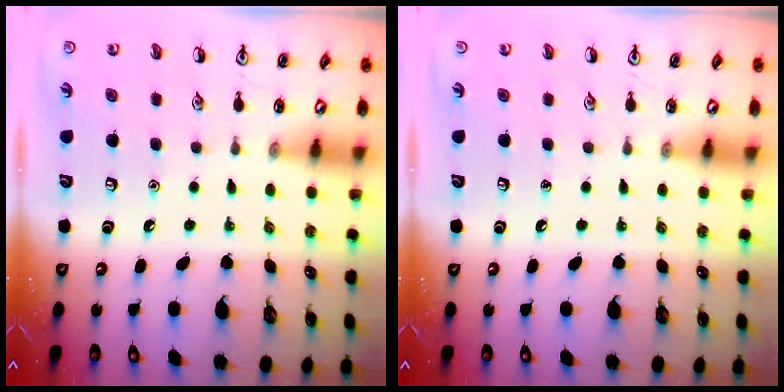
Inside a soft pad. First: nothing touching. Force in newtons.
{"total": 0.0}